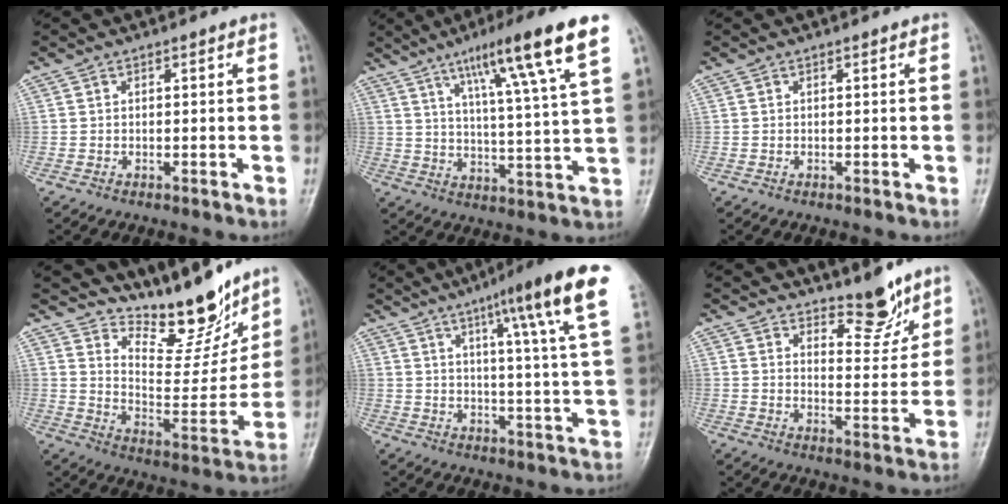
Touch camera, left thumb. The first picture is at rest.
{"total": 16.7, "force": [9.4, 1.2, 13.8], "torque": [-0.209, -0.033, 0.144]}
{"total": 0.0}
{"total": 14.4, "force": [12.4, 4.7, 5.7], "torque": [-0.044, -0.093, 0.208]}
{"total": 17.7, "force": [9.4, 1.2, 14.9], "torque": [-0.201, -0.033, 0.120]}
{"total": 7.6, "force": [6.2, 2.7, 3.5], "torque": [-0.026, -0.055, 0.099]}